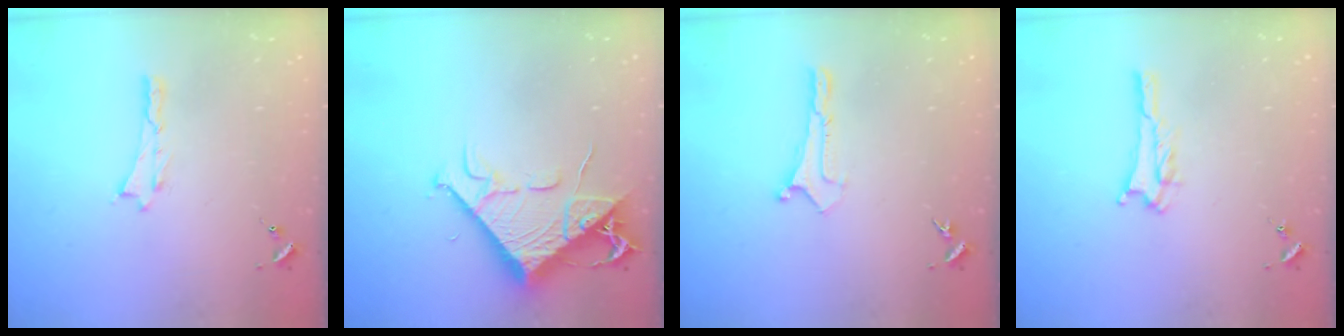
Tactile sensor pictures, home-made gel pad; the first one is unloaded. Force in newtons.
{"total": 9.0, "press": 8.9, "slide": 1.1}
{"total": 0.0}
{"total": 2.8, "press": 2.8, "slide": 0.3}